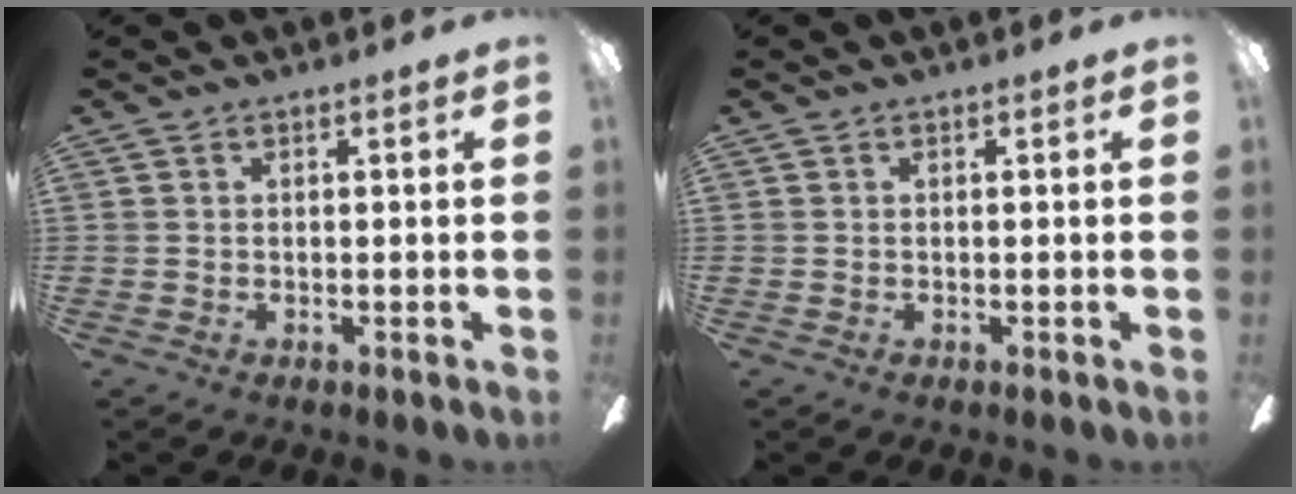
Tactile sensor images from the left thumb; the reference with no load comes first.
{"total": 0.0}